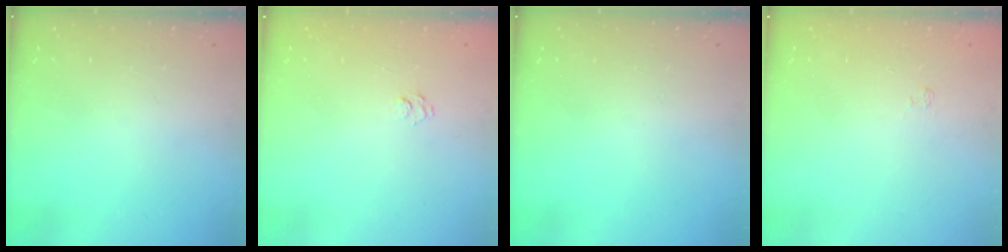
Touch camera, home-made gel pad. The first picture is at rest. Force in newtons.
{"total": 5.8, "press": 5.7, "slide": 1.1}
{"total": 0.0}
{"total": 1.7, "press": 1.2, "slide": 1.1}